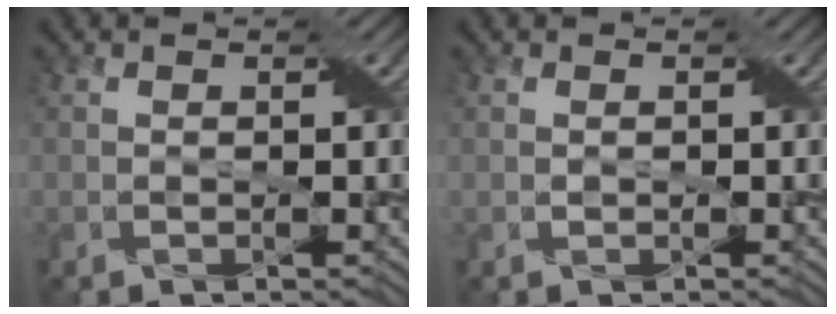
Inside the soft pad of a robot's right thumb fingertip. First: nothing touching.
{"total": 0.5, "force": [0.0, 0.4, 0.3], "torque": [-0.007, 0.001, 0.000]}